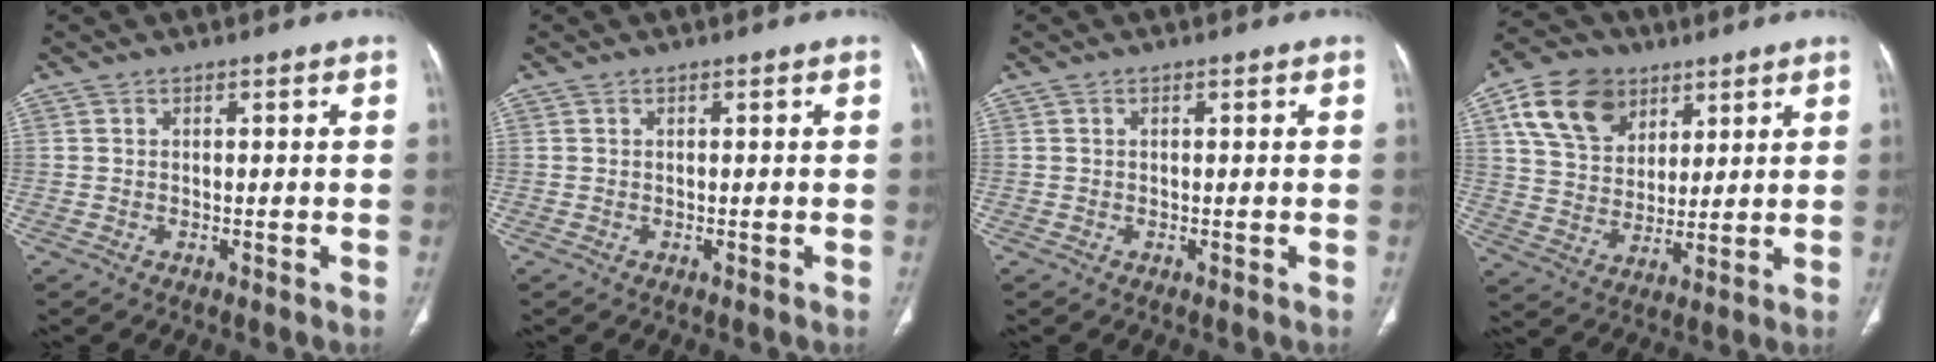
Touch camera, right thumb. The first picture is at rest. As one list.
[{"total": 0.0}, {"total": 0.0}, {"total": 14.5, "force": [6.9, 10.4, 7.3], "torque": [-0.118, -0.012, 0.131]}]